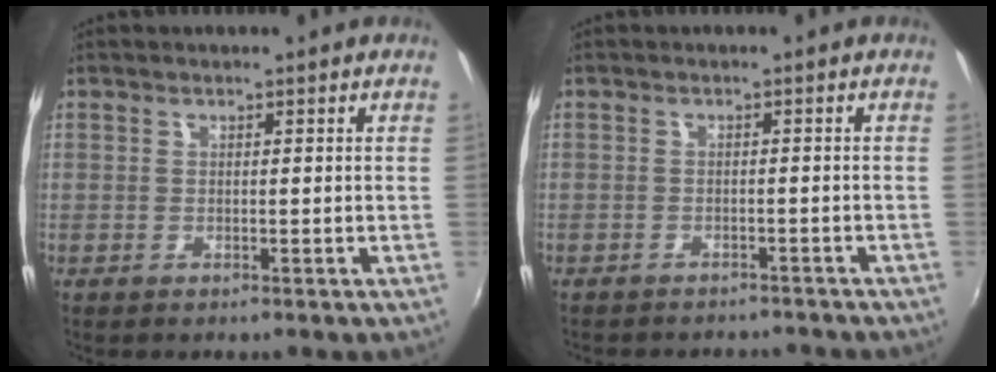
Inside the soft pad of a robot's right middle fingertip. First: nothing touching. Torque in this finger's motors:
{"motor_torque": [0.97, -1.16, 0.20, 0.14]}